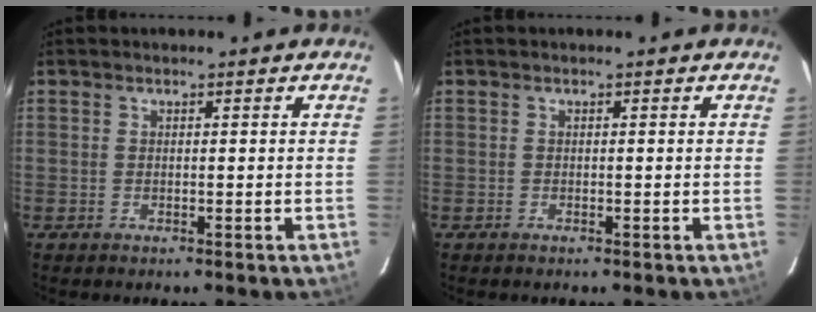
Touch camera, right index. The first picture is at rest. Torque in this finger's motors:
{"motor_torque": [0.10, 0.02, -0.01, 0.00]}